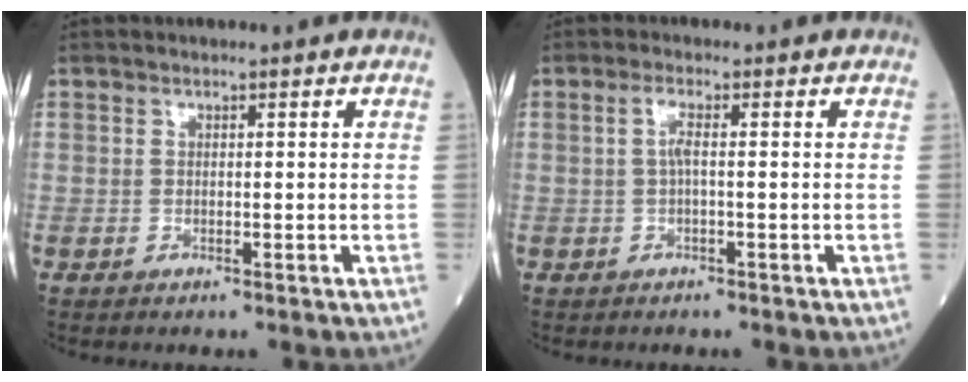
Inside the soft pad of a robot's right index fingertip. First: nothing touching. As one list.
[{"total": 1.8, "force": [0.0, 0.1, 1.8], "torque": [-0.039, 0.003, 0.001]}]